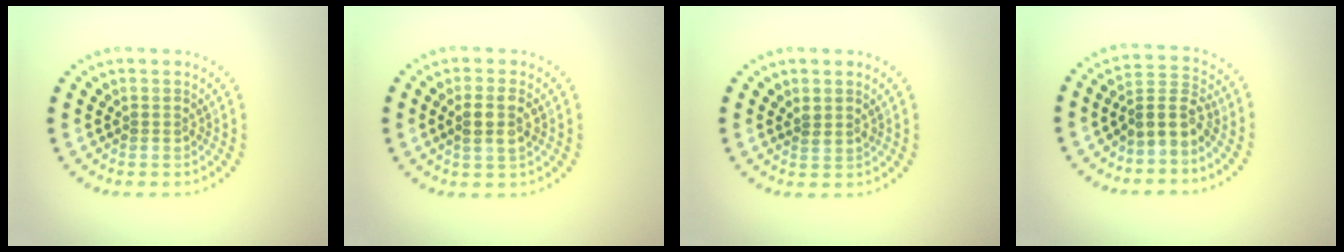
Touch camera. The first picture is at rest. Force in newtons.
{"total": 2.6, "press": 2.4, "slide": 1.0}
{"total": 0.7, "press": 0.5, "slide": 0.5}
{"total": 3.1, "press": 2.5, "slide": 1.9}